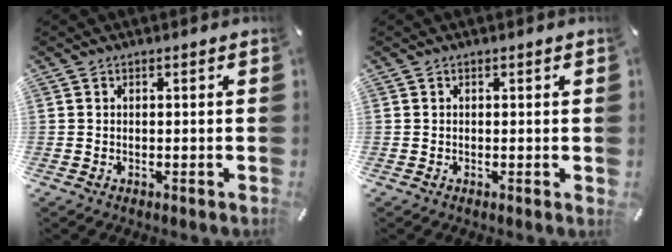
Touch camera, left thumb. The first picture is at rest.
{"total": 0.0}